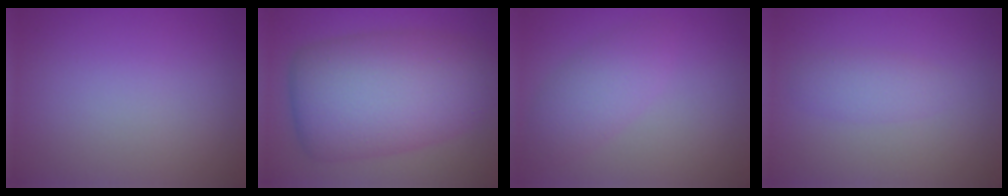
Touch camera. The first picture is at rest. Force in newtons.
{"total": 11.2, "press": 11.2, "slide": 0.1}
{"total": 2.9, "press": 2.9, "slide": 0.0}
{"total": 1.6, "press": 1.6, "slide": 0.1}